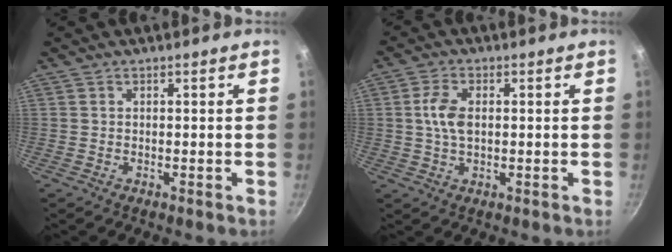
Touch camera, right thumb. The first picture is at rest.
{"total": 5.5, "force": [0.6, 3.2, 4.4], "torque": [-0.082, 0.007, 0.008]}